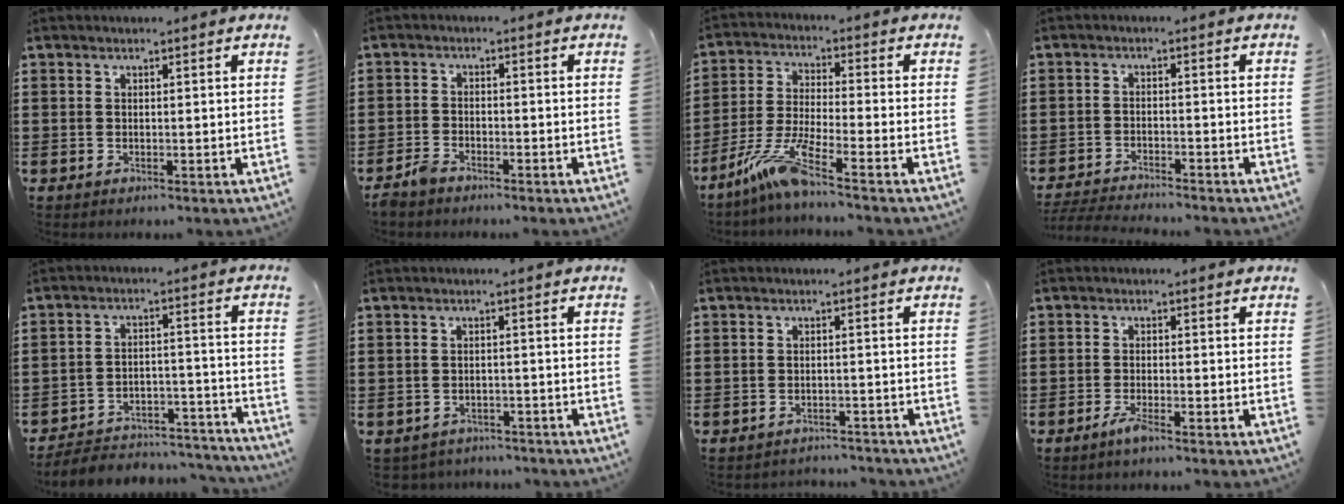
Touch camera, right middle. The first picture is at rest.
{"total": 2.7, "force": [-2.5, 0.6, 0.7], "torque": [-0.029, 0.001, -0.055]}
{"total": 8.4, "force": [-5.8, 0.3, 6.1], "torque": [-0.138, -0.019, -0.115]}
{"total": 3.4, "force": [-3.4, 0.1, 0.5], "torque": [-0.017, -0.002, -0.074]}
{"total": 5.3, "force": [-5.1, 1.3, 1.1], "torque": [-0.025, 0.009, -0.104]}
{"total": 2.0, "force": [-2.0, 0.4, -0.2], "torque": [-0.005, 0.000, -0.046]}
{"total": 2.1, "force": [-2.1, 0.3, -0.3], "torque": [-0.002, 0.001, -0.047]}
{"total": 2.3, "force": [-1.6, 0.2, 1.7], "torque": [-0.035, -0.004, -0.031]}